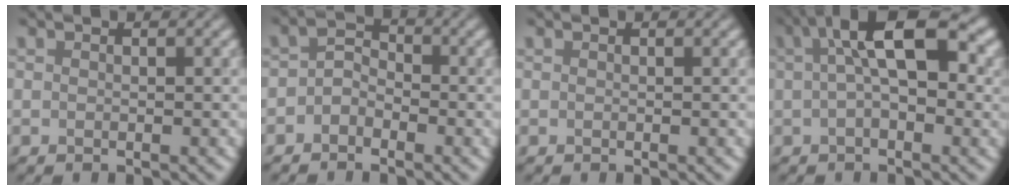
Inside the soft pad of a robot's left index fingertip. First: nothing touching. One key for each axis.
{"total": 2.1, "fx": -1.2, "fy": 1.4, "fz": 1.0, "tx": -0.021, "ty": 0.013, "tz": -0.027}
{"total": 0.0}
{"total": 8.8, "fx": 2.4, "fy": 4.0, "fz": 7.5, "tx": -0.112, "ty": 0.026, "tz": 0.027}